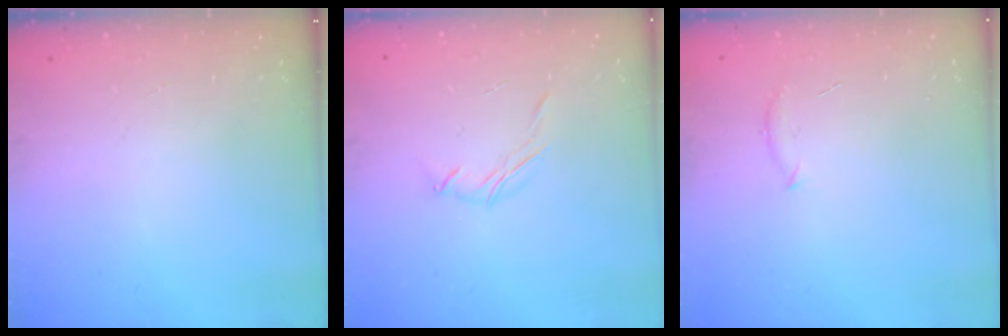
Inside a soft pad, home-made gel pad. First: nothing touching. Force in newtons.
{"total": 3.6, "press": 3.5, "slide": 0.8}
{"total": 5.5, "press": 5.2, "slide": 1.5}